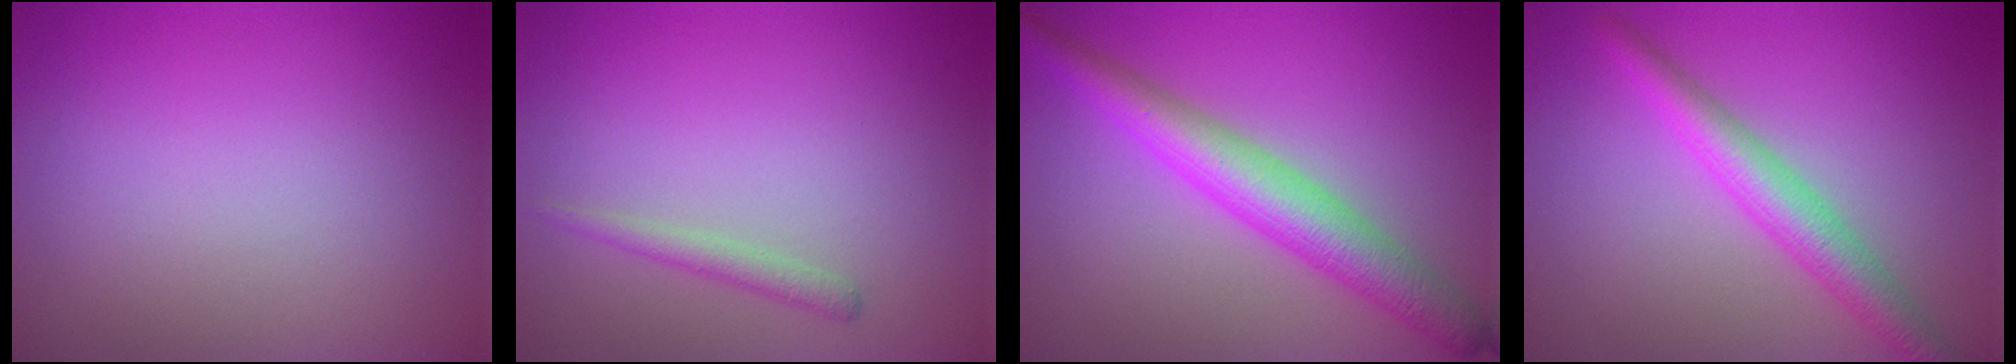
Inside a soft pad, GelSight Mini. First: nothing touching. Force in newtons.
{"total": 1.4, "press": 1.3, "slide": 0.1}
{"total": 5.8, "press": 5.8, "slide": 0.1}
{"total": 4.2, "press": 4.2, "slide": 0.1}